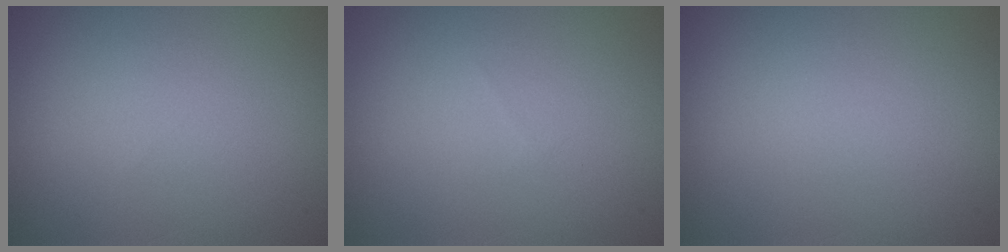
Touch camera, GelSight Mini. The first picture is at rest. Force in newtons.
{"total": 0.0}
{"total": 0.0}